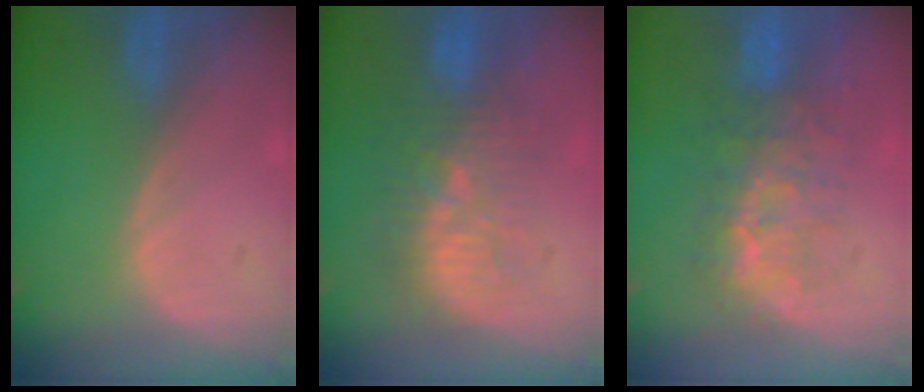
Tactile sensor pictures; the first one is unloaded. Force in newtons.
{"total": 9.5, "press": 9.1, "slide": 2.8}
{"total": 8.2, "press": 7.9, "slide": 2.3}